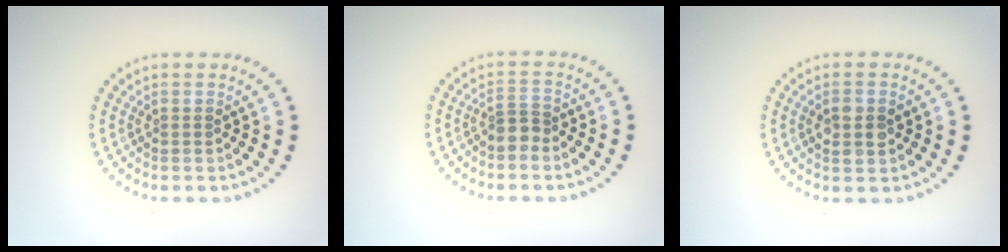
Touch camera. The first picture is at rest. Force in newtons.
{"total": 1.9, "press": 1.5, "slide": 1.1}
{"total": 2.4, "press": 2.4, "slide": 0.1}